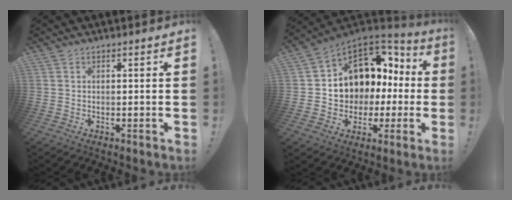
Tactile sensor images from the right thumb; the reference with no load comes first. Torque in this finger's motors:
{"motor_torque": [1.25, 1.26, 0.86, -0.69, 0.23]}